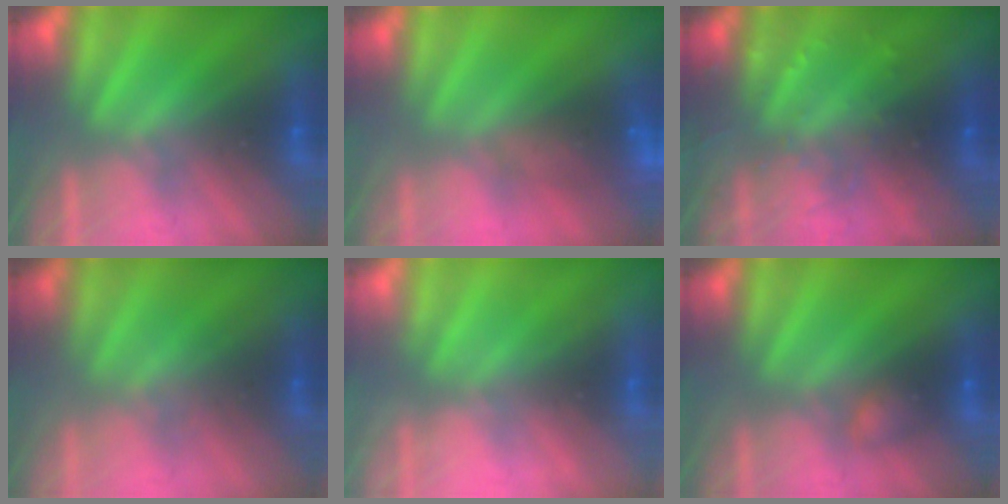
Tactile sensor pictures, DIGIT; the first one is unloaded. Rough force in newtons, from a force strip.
{"total": 7.2}
{"total": 2.9}
{"total": 1.8}
{"total": 2.0}
{"total": 2.2}